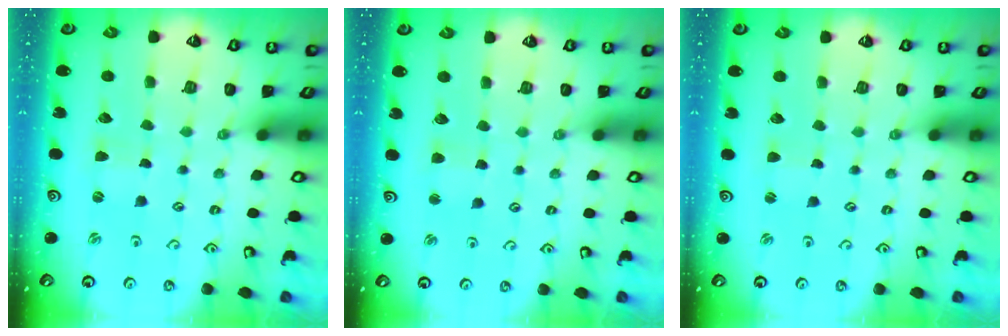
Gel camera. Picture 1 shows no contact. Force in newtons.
{"total": 3.3, "press": 3.3, "slide": 0.3}
{"total": 0.0}